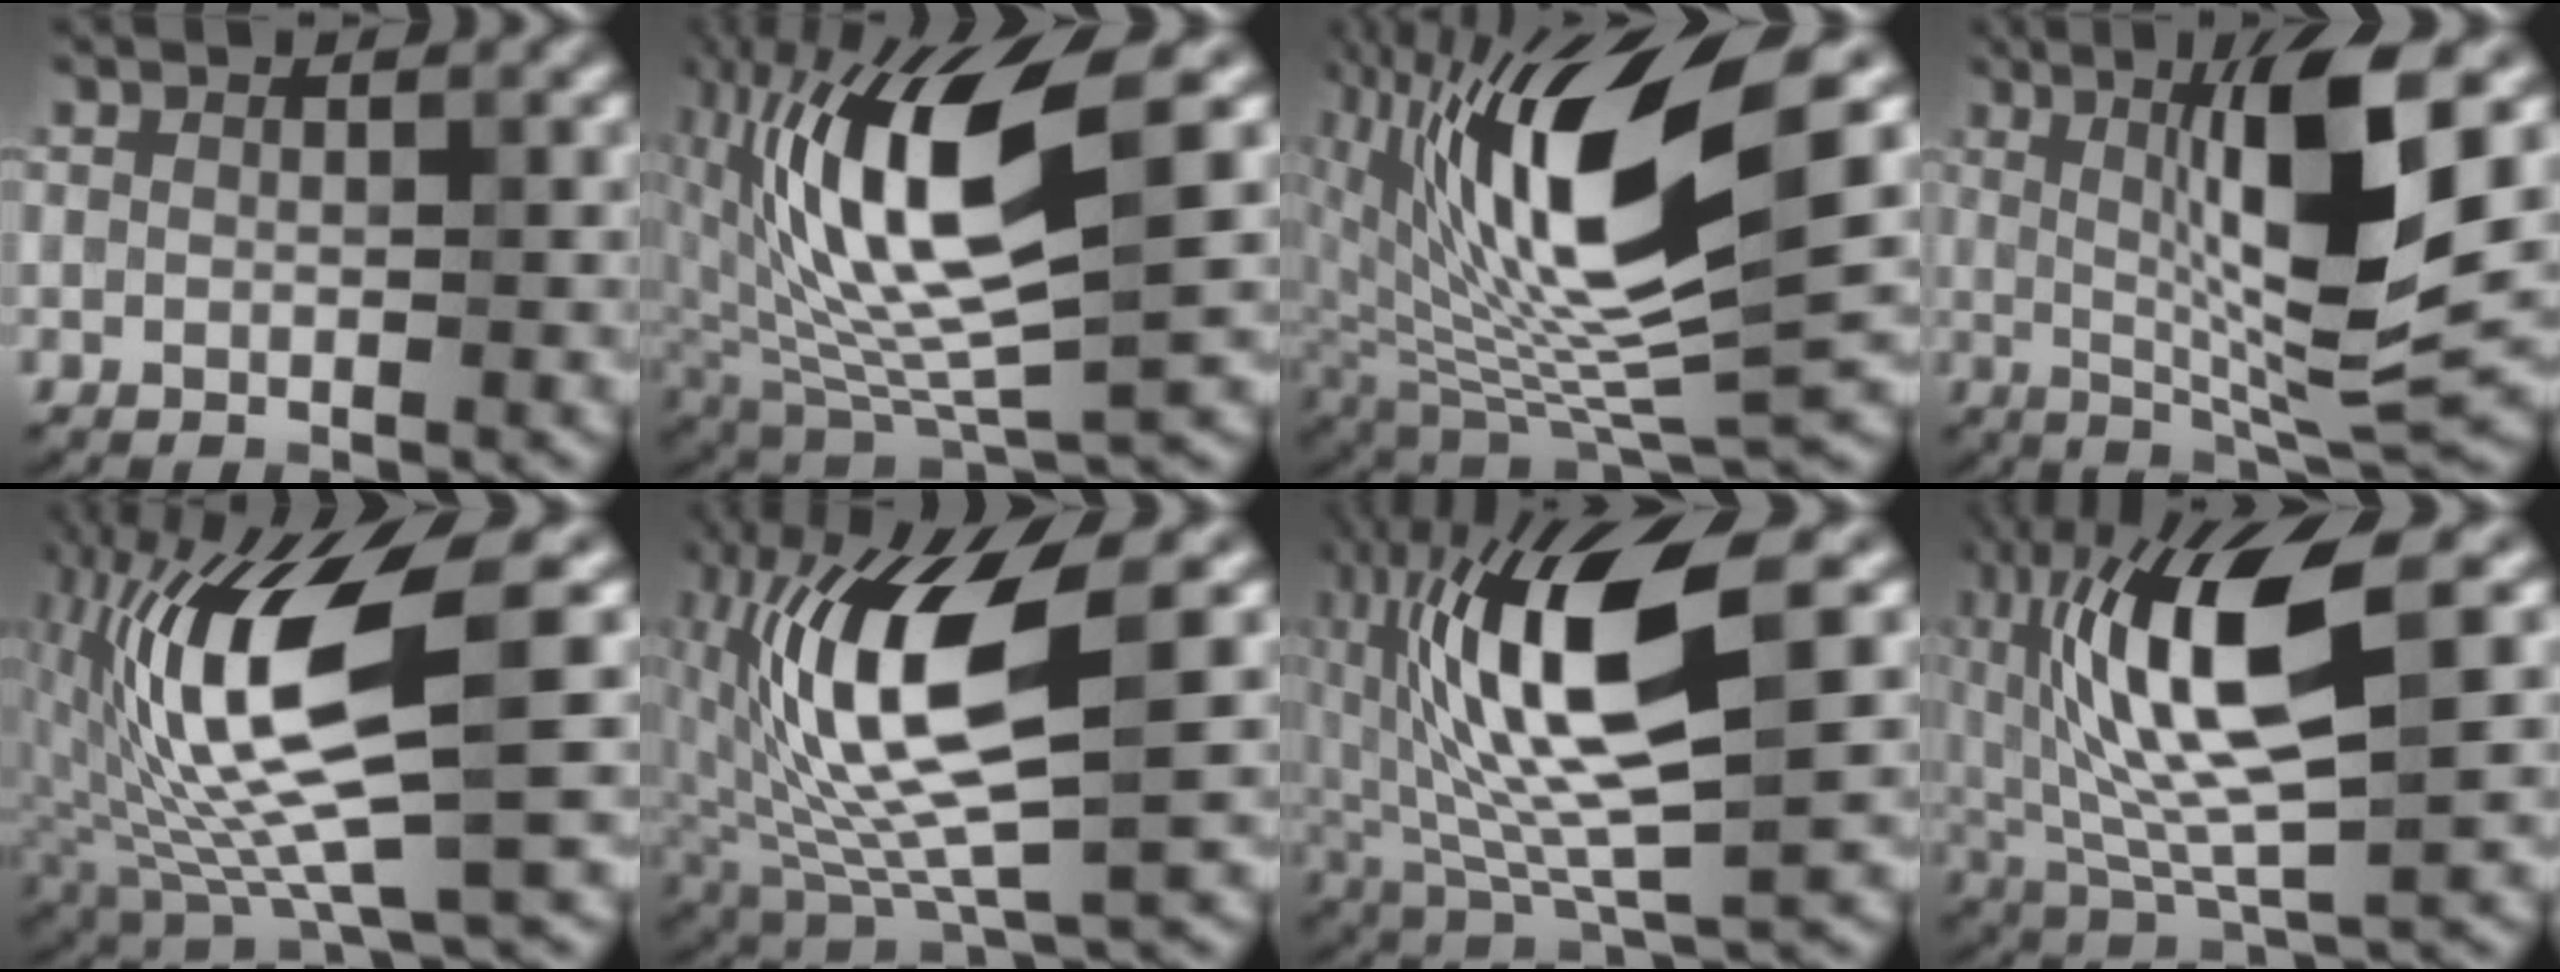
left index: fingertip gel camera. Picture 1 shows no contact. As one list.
[{"total": 13.2, "force": [2.5, 4.6, 12.1], "torque": [-0.227, 0.002, 0.043]}, {"total": 14.6, "force": [3.5, 5.3, 13.1], "torque": [-0.234, -0.008, 0.061]}, {"total": 10.8, "force": [1.7, 1.9, 10.5], "torque": [-0.161, -0.007, 0.040]}, {"total": 13.1, "force": [0.9, 3.4, 12.6], "torque": [-0.249, -0.005, 0.018]}, {"total": 11.8, "force": [1.3, 4.0, 11.0], "torque": [-0.217, -0.001, 0.023]}, {"total": 13.9, "force": [2.2, 4.4, 13.0], "torque": [-0.245, 0.005, 0.037]}, {"total": 12.6, "force": [2.5, 3.8, 11.8], "torque": [-0.224, 0.006, 0.045]}]